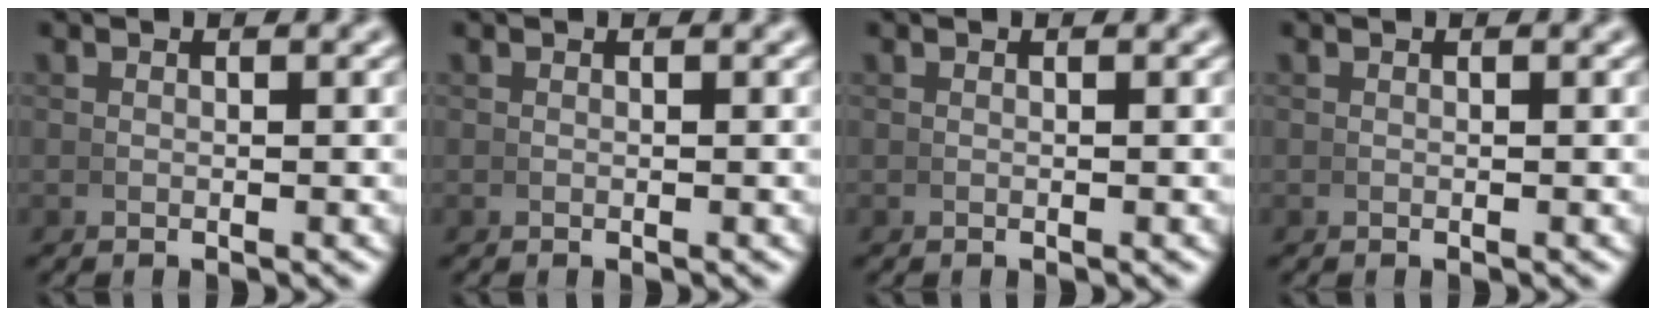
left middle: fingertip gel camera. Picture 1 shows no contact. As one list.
[{"total": 0.0}, {"total": 0.0}, {"total": 0.0}]